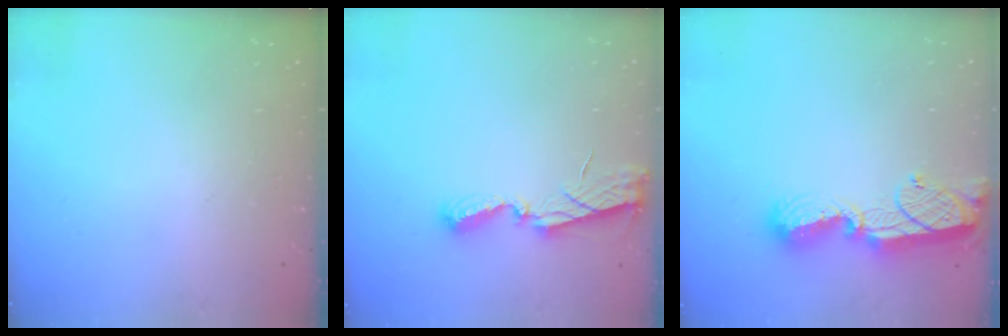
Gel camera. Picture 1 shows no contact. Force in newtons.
{"total": 6.2, "press": 6.2, "slide": 0.2}
{"total": 12.7, "press": 12.7, "slide": 1.0}